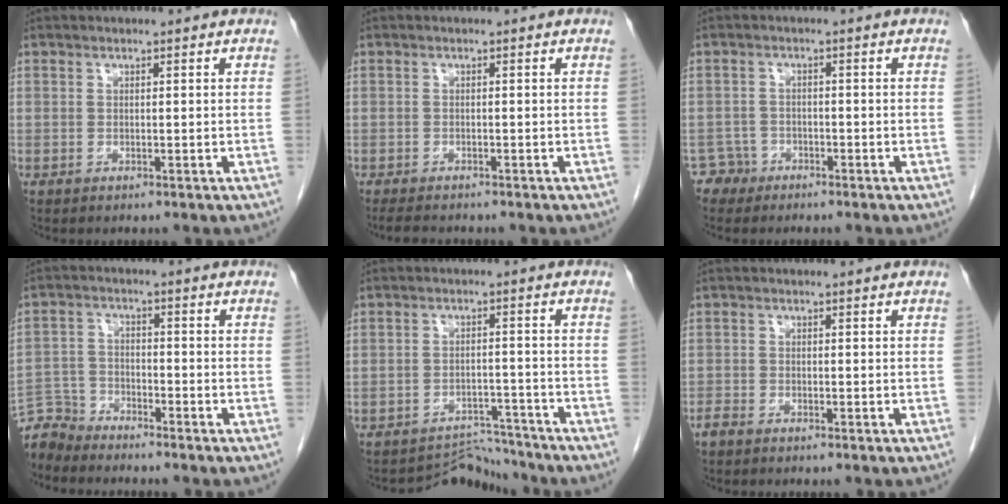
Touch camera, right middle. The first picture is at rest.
{"total": 3.7, "force": [-3.3, 0.7, 1.5], "torque": [-0.024, -0.010, -0.051]}
{"total": 2.3, "force": [-1.7, 1.4, -0.7], "torque": [0.015, 0.009, -0.031]}
{"total": 5.4, "force": [-5.3, 0.8, -0.7], "torque": [0.013, -0.001, -0.103]}
{"total": 5.0, "force": [-4.6, 0.5, -2.0], "torque": [0.041, 0.018, -0.068]}
{"total": 1.4, "force": [-1.2, 0.5, 0.6], "torque": [-0.016, -0.001, -0.021]}